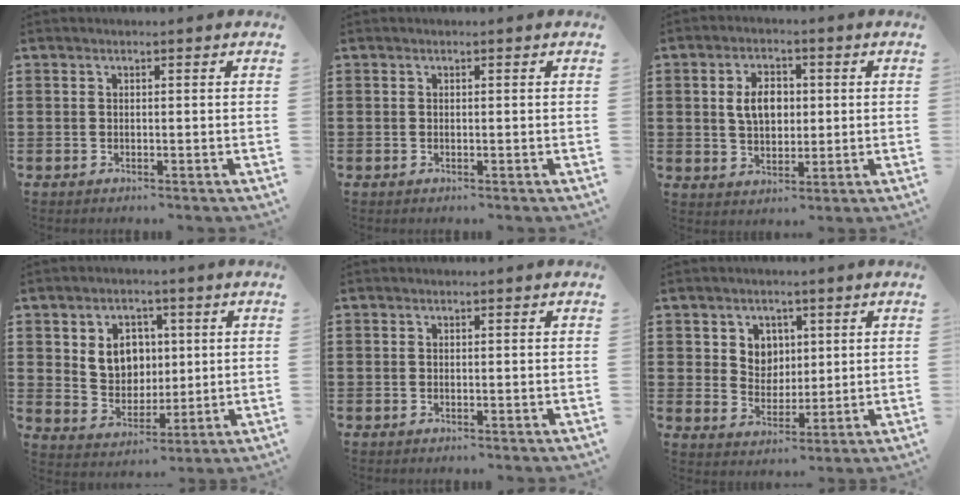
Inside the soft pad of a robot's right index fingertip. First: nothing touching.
{"total": 0.0}
{"total": 5.4, "force": [0.7, 3.4, 4.1], "torque": [-0.080, 0.004, 0.004]}
{"total": 6.8, "force": [1.8, 5.9, 3.0], "torque": [-0.068, 0.013, 0.028]}
{"total": 0.0}
{"total": 4.7, "force": [1.9, 4.2, 0.9], "torque": [-0.031, 0.008, 0.033]}